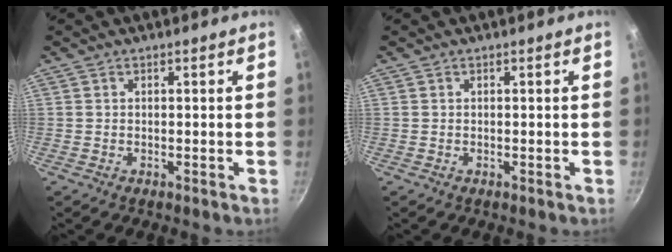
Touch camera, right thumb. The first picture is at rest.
{"total": 0.0}